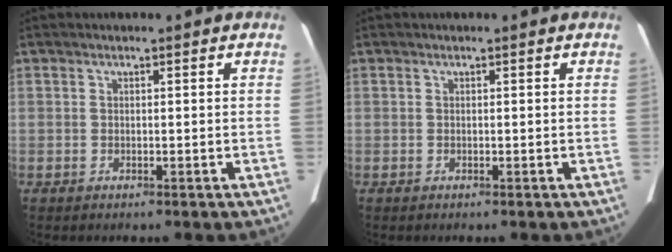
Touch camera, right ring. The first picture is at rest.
{"total": 0.0}